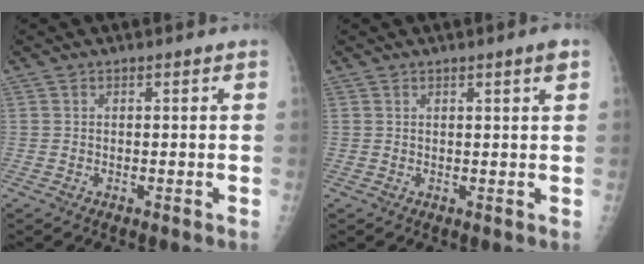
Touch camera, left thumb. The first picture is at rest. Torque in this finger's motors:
{"motor_torque": [-0.12, 0.02, -0.09, -0.11, 0.05]}